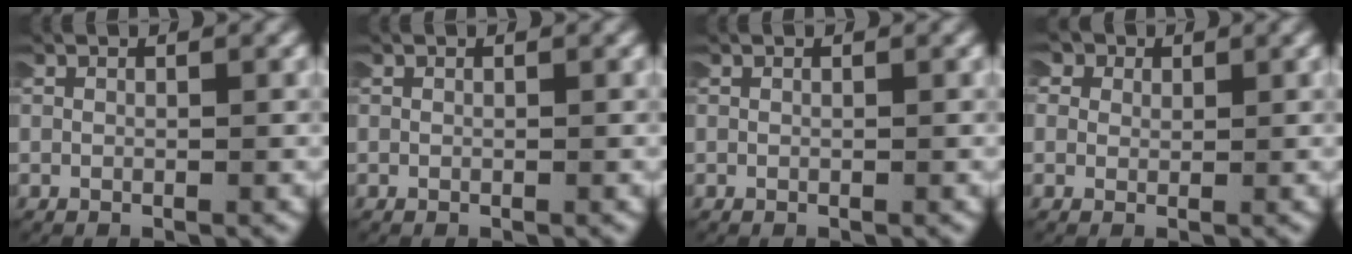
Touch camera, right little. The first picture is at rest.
{"total": 0.0}
{"total": 0.0}
{"total": 4.2, "force": [1.6, 3.6, 1.4], "torque": [-0.046, 0.002, 0.014]}